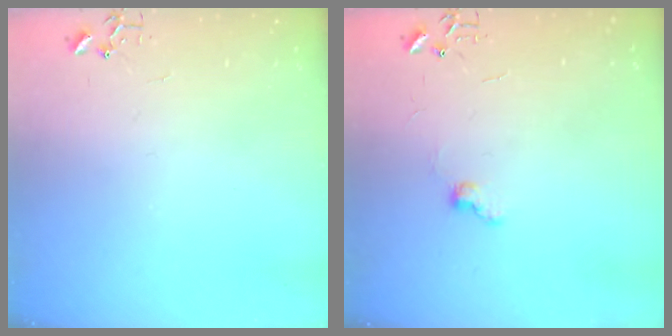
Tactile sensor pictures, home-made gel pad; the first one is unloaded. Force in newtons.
{"total": 6.6, "press": 6.6, "slide": 0.7}